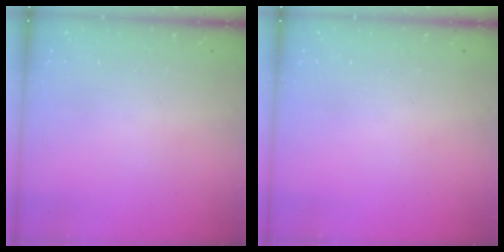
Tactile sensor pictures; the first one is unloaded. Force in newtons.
{"total": 0.0}